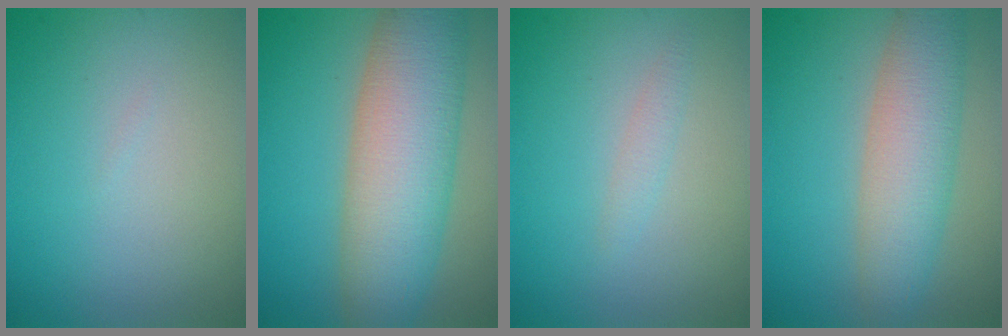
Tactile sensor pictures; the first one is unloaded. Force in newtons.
{"total": 10.1, "press": 10.1, "slide": 0.5}
{"total": 1.0, "press": 1.0, "slide": 0.1}
{"total": 6.1, "press": 6.1, "slide": 0.3}